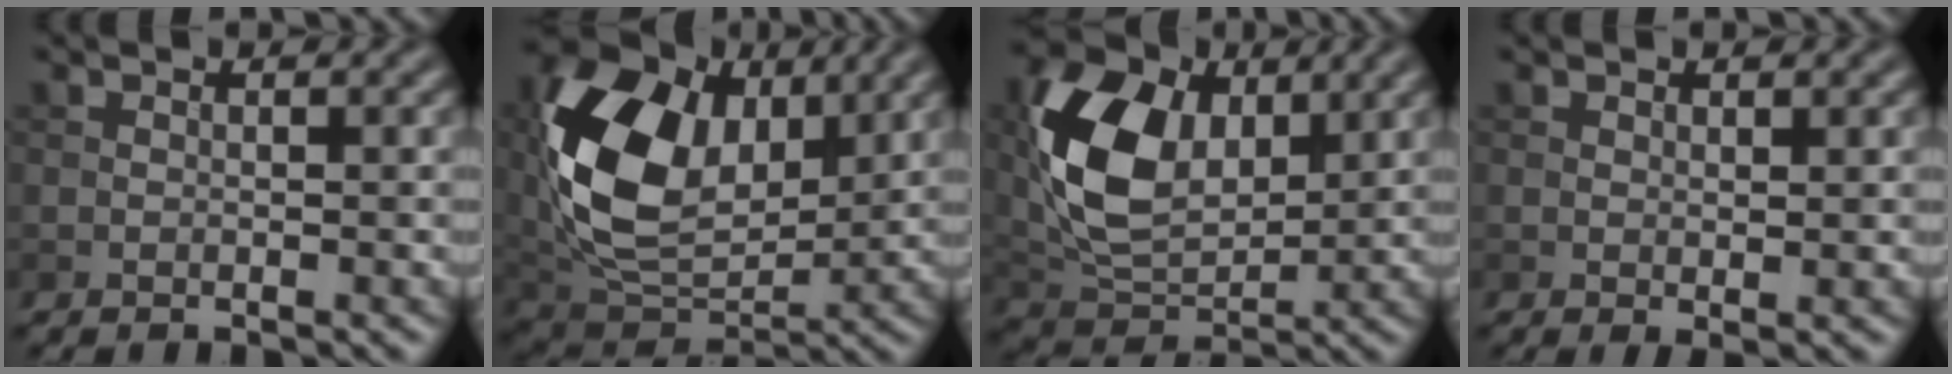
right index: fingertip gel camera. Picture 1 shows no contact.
{"total": 12.8, "force": [2.8, 8.5, 9.1], "torque": [-0.182, 0.006, 0.048]}
{"total": 10.1, "force": [2.5, 6.7, 7.2], "torque": [-0.157, 0.002, 0.046]}
{"total": 0.8, "force": [0.4, 0.3, 0.7], "torque": [-0.010, -0.003, 0.007]}